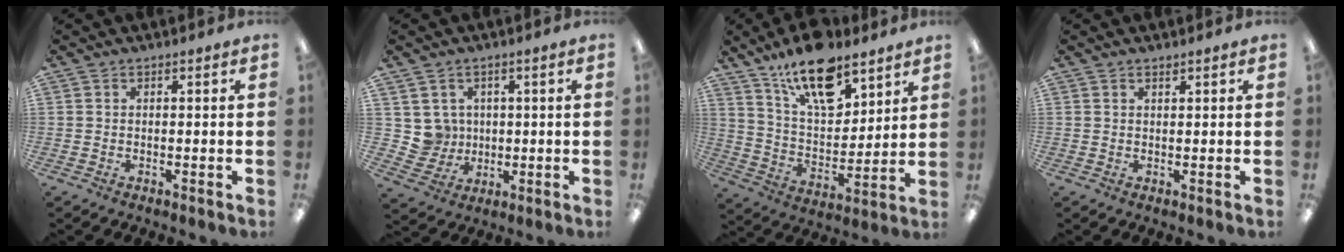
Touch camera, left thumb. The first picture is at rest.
{"total": 5.8, "force": [2.0, 5.4, 0.1], "torque": [-0.012, -0.001, 0.042]}
{"total": 17.5, "force": [11.8, 8.0, 10.1], "torque": [-0.167, -0.060, 0.206]}
{"total": 0.8, "force": [0.8, 0.1, 0.2], "torque": [-0.006, 0.000, 0.014]}